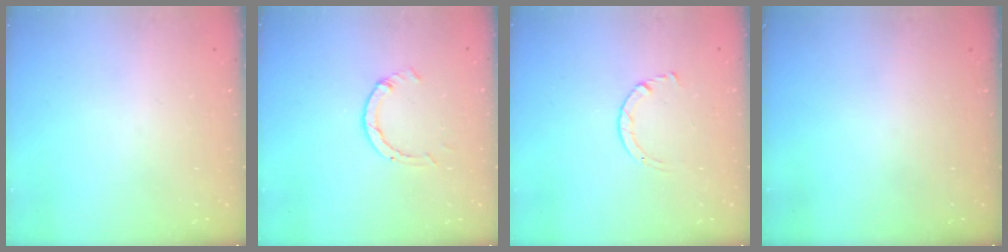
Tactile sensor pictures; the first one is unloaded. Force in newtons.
{"total": 2.6, "press": 2.5, "slide": 0.3}
{"total": 2.7, "press": 2.7, "slide": 0.3}
{"total": 0.0}